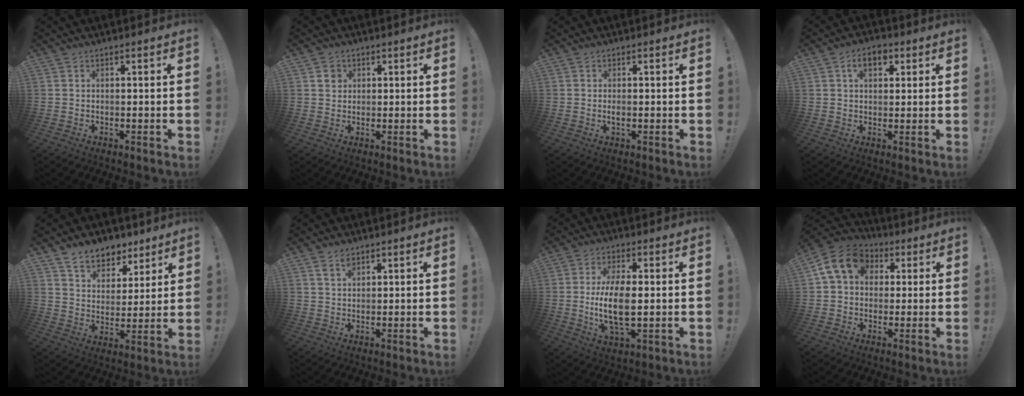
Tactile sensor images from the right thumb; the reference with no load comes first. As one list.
[{"total": 3.2, "force": [1.2, 2.9, 0.6], "torque": [0.005, -0.004, 0.018]}, {"total": 1.3, "force": [-0.2, 0.4, 1.2], "torque": [-0.020, 0.000, -0.005]}, {"total": 6.1, "force": [2.4, 3.8, 4.2], "torque": [-0.057, 0.004, 0.040]}, {"total": 9.4, "force": [7.4, 5.5, 2.1], "torque": [-0.038, -0.058, 0.143]}, {"total": 2.9, "force": [2.0, 1.6, 1.4], "torque": [-0.012, -0.013, 0.034]}, {"total": 12.2, "force": [-0.3, 5.2, 11.1], "torque": [-0.226, -0.012, -0.010]}, {"total": 13.2, "force": [4.0, 10.3, 7.2], "torque": [-0.105, -0.001, 0.080]}]